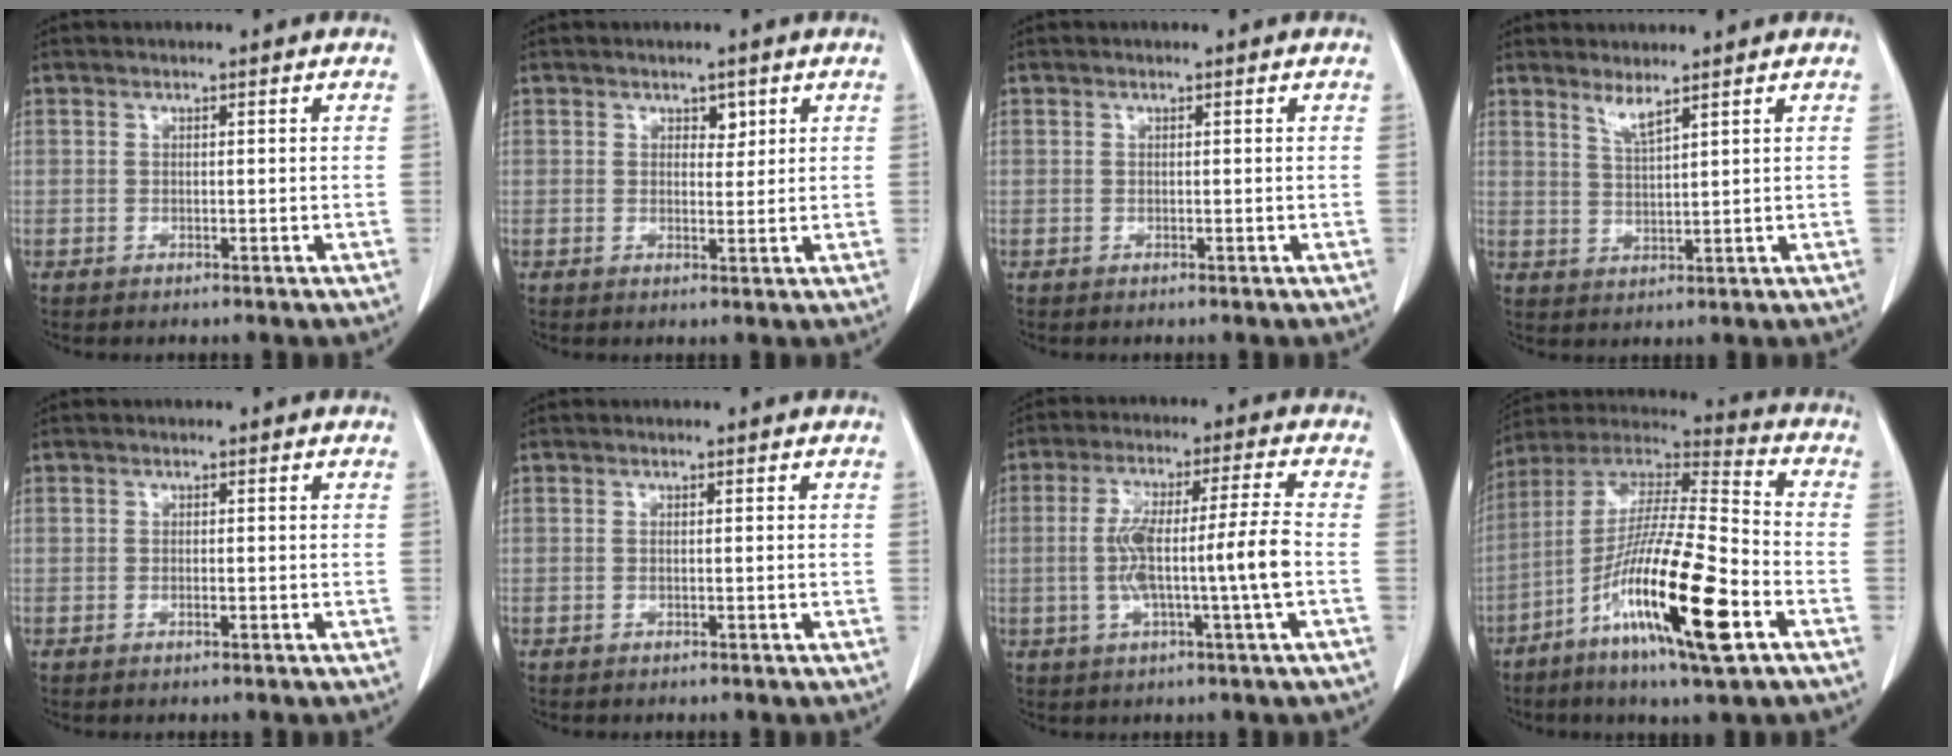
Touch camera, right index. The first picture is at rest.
{"total": 1.8, "force": [1.0, 1.1, 1.0], "torque": [-0.009, -0.003, 0.015]}
{"total": 0.0}
{"total": 2.7, "force": [2.1, -0.2, 1.6], "torque": [-0.033, -0.013, 0.045]}
{"total": 0.8, "force": [-0.2, 0.3, 0.7], "torque": [-0.015, -0.001, -0.003]}
{"total": 0.5, "force": [-0.1, 0.0, 0.5], "torque": [-0.013, -0.002, 0.001]}
{"total": 10.8, "force": [-1.6, -0.5, 10.7], "torque": [-0.198, 0.012, -0.028]}
{"total": 21.0, "force": [-8.5, 1.7, 19.2], "torque": [-0.375, -0.029, -0.156]}